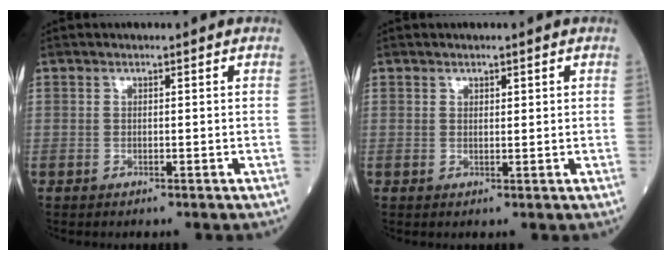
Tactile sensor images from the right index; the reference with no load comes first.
{"total": 0.9, "force": [0.5, 0.5, 0.6], "torque": [-0.008, -0.001, 0.008]}